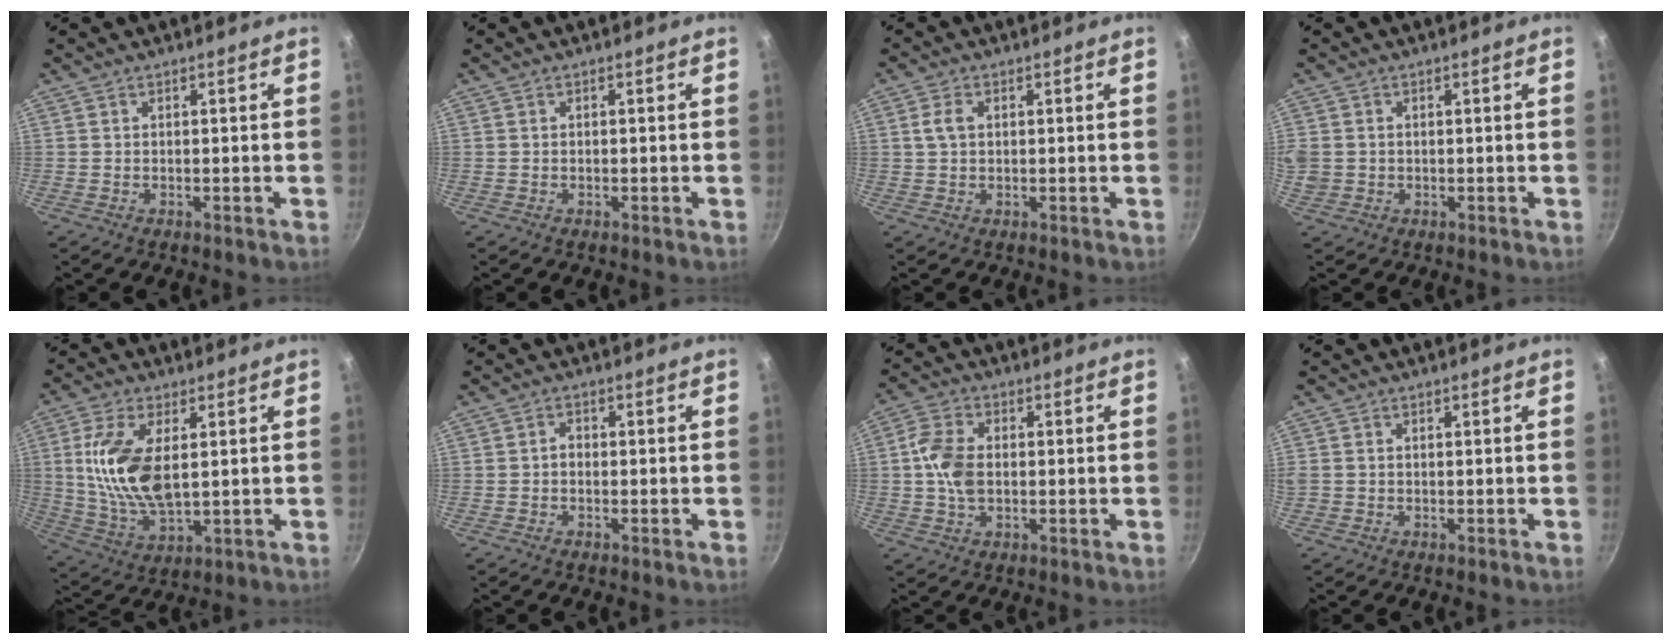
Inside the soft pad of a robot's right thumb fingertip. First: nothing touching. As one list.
[{"total": 0.0}, {"total": 3.1, "force": [0.7, 2.0, 2.2], "torque": [-0.048, 0.006, 0.013]}, {"total": 4.7, "force": [0.0, 4.0, 2.5], "torque": [-0.066, 0.004, 0.007]}, {"total": 14.8, "force": [2.2, 7.2, 12.8], "torque": [-0.260, -0.014, 0.051]}, {"total": 1.5, "force": [-0.4, 1.1, 0.9], "torque": [-0.004, 0.005, -0.011]}, {"total": 7.9, "force": [0.3, 5.0, 6.1], "torque": [-0.121, 0.011, 0.003]}, {"total": 1.3, "force": [-0.1, 1.2, 0.6], "torque": [-0.015, 0.003, -0.001]}]